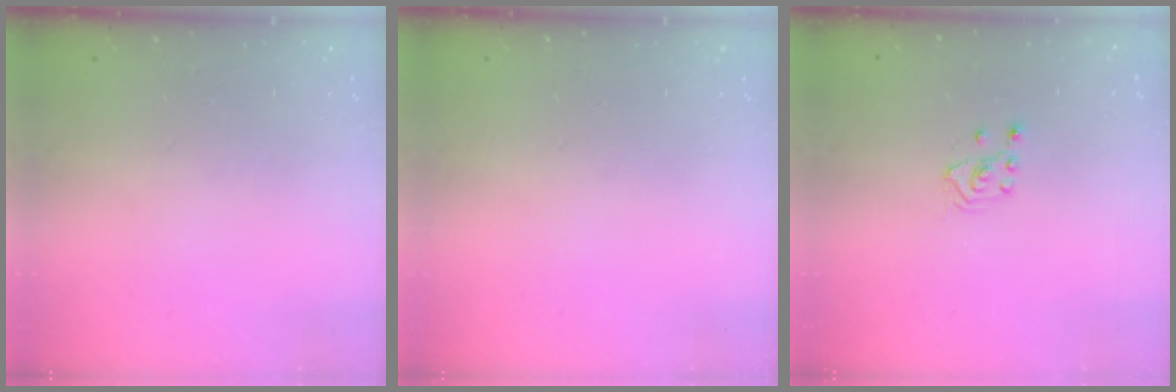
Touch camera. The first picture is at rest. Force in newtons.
{"total": 0.0}
{"total": 2.6, "press": 2.4, "slide": 0.8}